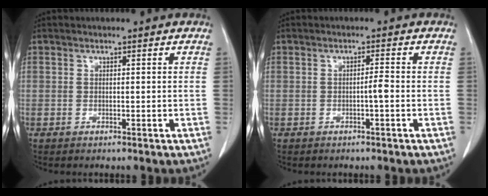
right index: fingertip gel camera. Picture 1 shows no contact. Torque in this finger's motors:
{"motor_torque": [0.38, -0.29, 0.13, 0.05]}